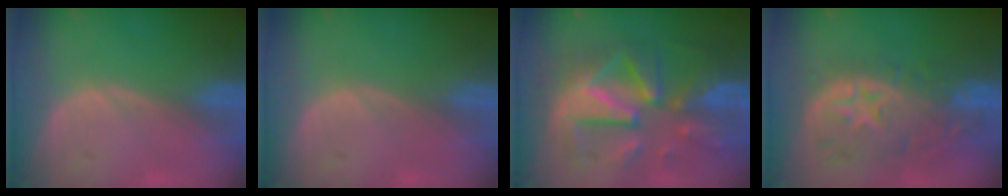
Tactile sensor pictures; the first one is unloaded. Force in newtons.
{"total": 0.0}
{"total": 12.4, "press": 12.3, "slide": 1.2}
{"total": 11.0, "press": 9.8, "slide": 5.1}